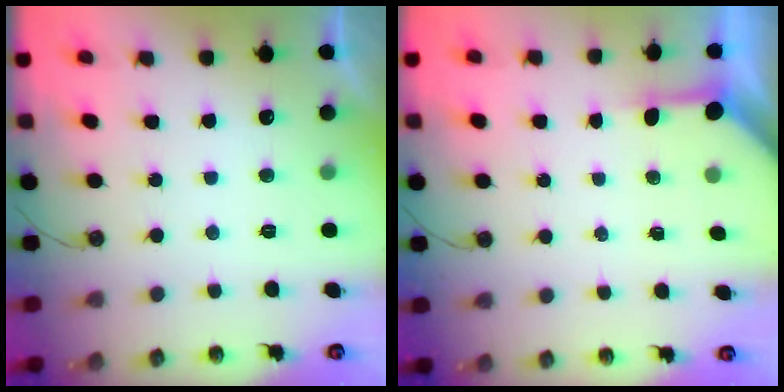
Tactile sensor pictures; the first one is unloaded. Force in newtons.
{"total": 3.5, "press": 3.5, "slide": 0.3}